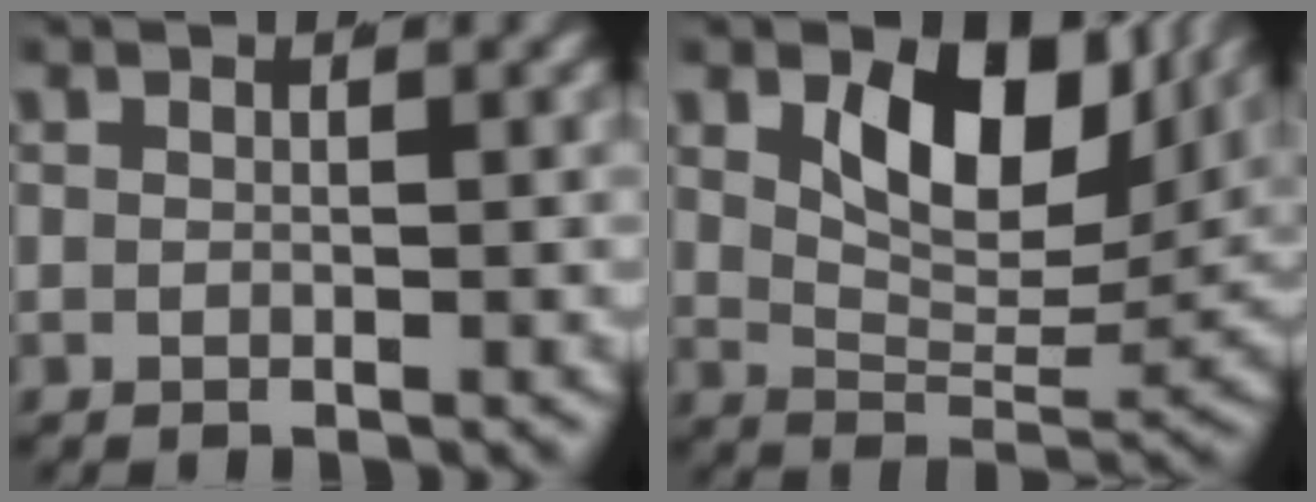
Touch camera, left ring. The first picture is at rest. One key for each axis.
{"total": 8.5, "fx": 4.4, "fy": 4.0, "fz": 6.0, "tx": -0.106, "ty": -0.012, "tz": 0.075}